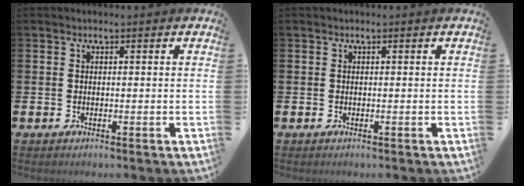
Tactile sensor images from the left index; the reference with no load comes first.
{"total": 0.0}